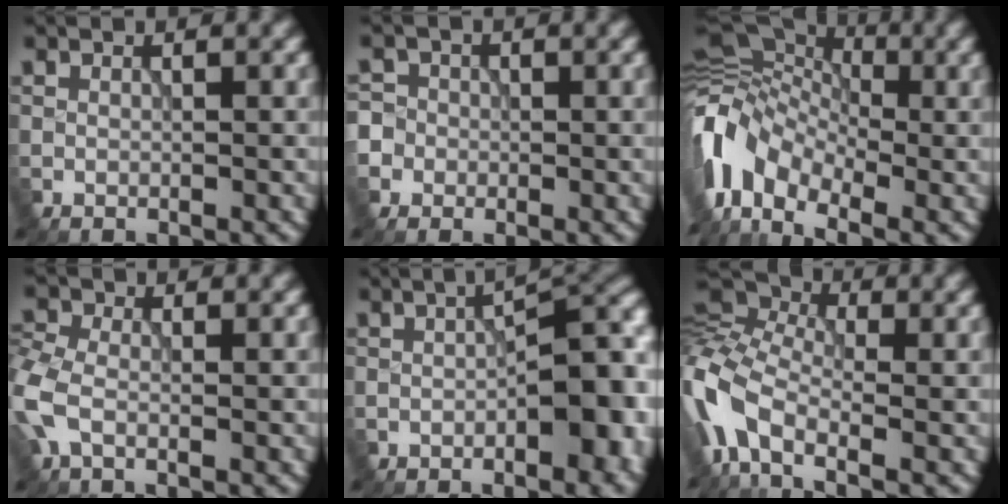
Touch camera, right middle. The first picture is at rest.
{"total": 3.6, "force": [-0.7, 3.5, 0.6], "torque": [0.005, 0.015, -0.035]}
{"total": 9.8, "force": [-2.7, 6.2, 7.1], "torque": [-0.143, -0.002, -0.072]}
{"total": 3.7, "force": [-0.8, 2.4, 2.7], "torque": [-0.075, 0.004, -0.028]}
{"total": 8.0, "force": [-1.4, 3.5, 7.1], "torque": [-0.063, 0.003, -0.025]}
{"total": 9.6, "force": [-3.2, 5.3, 7.4], "torque": [-0.183, 0.004, -0.084]}